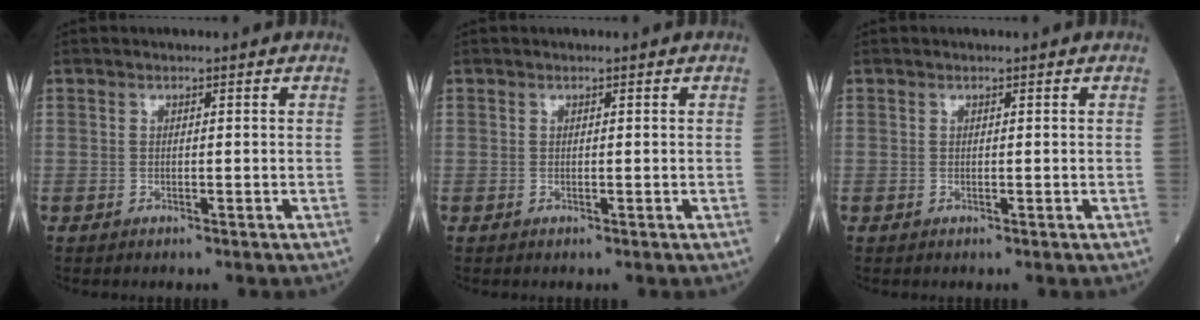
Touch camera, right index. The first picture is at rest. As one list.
[{"total": 0.0}, {"total": 0.0}]